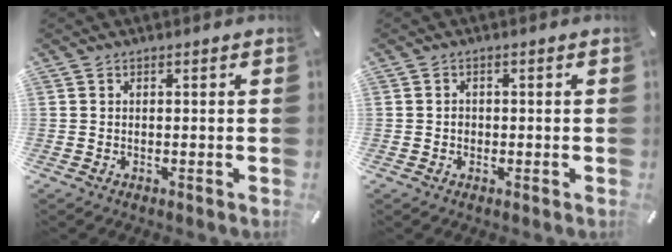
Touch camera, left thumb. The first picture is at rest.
{"total": 1.2, "force": [-0.3, 1.1, 0.4], "torque": [-0.008, 0.006, -0.008]}